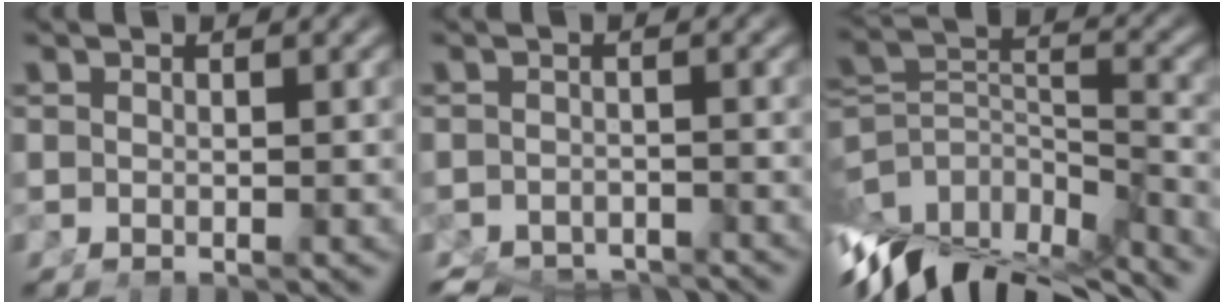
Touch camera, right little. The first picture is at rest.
{"total": 6.0, "force": [-5.7, 1.7, 1.0], "torque": [-0.007, -0.030, -0.082]}
{"total": 15.3, "force": [-6.6, 9.8, 9.7], "torque": [-0.178, -0.083, -0.063]}